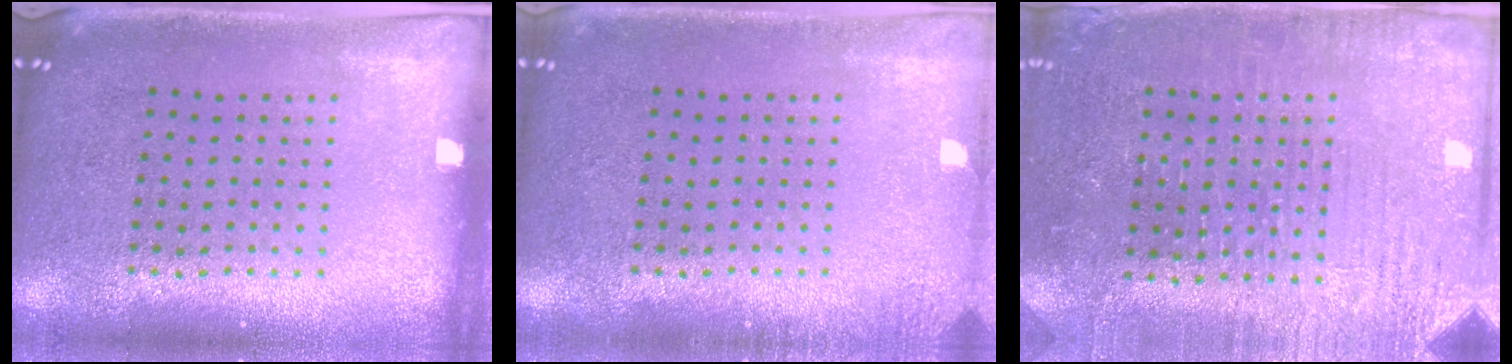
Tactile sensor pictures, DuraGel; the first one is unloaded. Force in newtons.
{"total": 1.0, "press": 1.0, "slide": 0.1}
{"total": 3.0, "press": 2.9, "slide": 0.6}